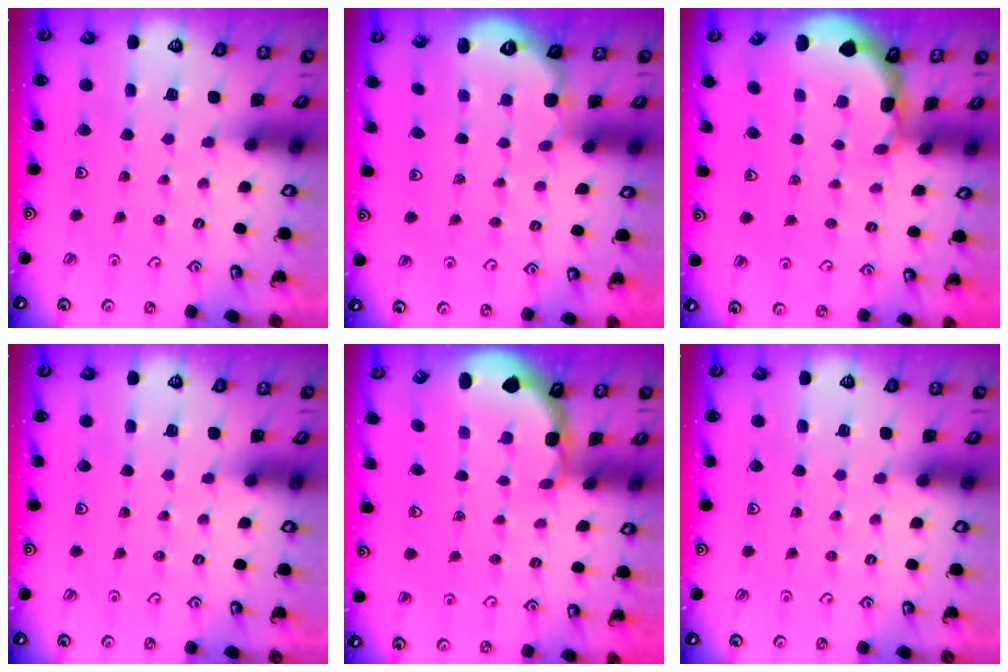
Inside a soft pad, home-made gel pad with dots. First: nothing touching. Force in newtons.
{"total": 2.4, "press": 1.9, "slide": 1.5}
{"total": 1.5, "press": 1.5, "slide": 0.1}
{"total": 0.0}
{"total": 1.7, "press": 1.6, "slide": 0.5}
{"total": 0.0}